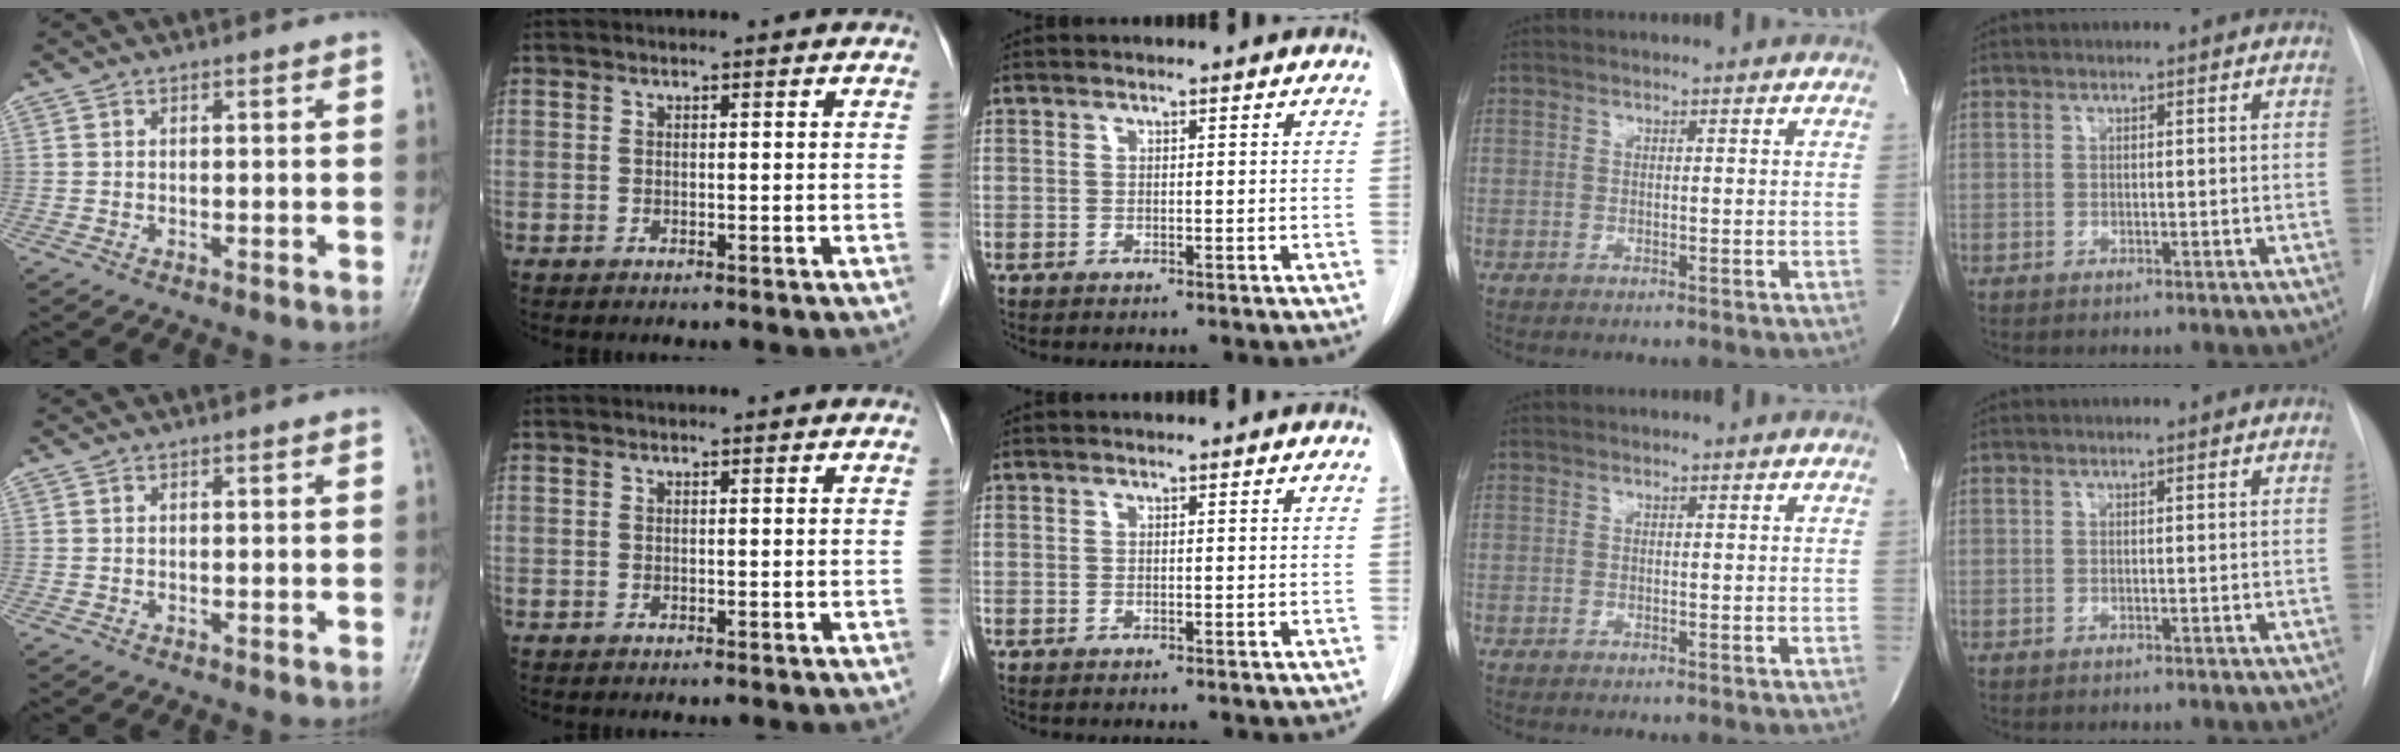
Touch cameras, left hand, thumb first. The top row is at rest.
{}